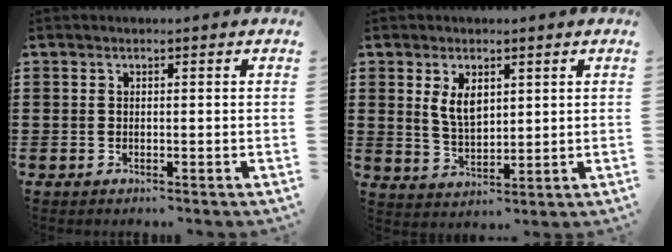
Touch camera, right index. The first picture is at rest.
{"total": 4.4, "force": [1.9, 2.2, 3.3], "torque": [-0.063, 0.003, 0.032]}